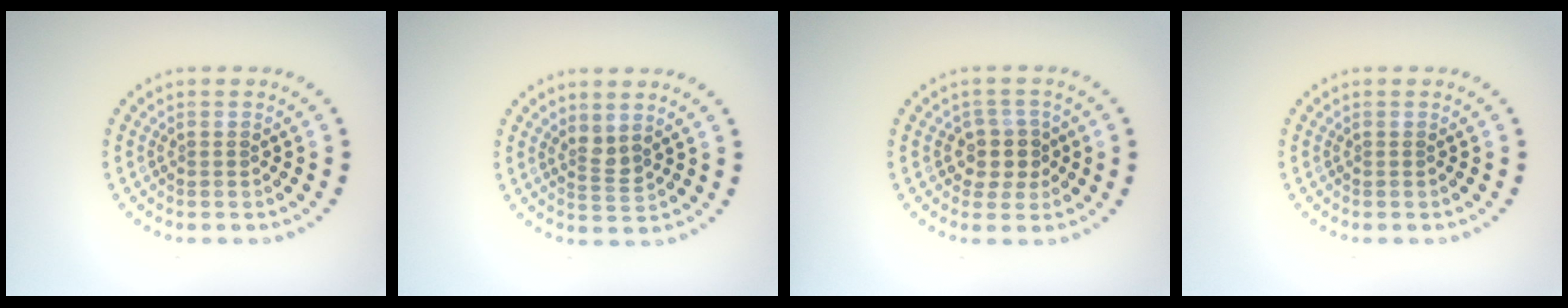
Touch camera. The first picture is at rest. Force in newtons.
{"total": 1.7, "press": 1.4, "slide": 1.1}
{"total": 2.7, "press": 2.3, "slide": 1.3}
{"total": 0.0}